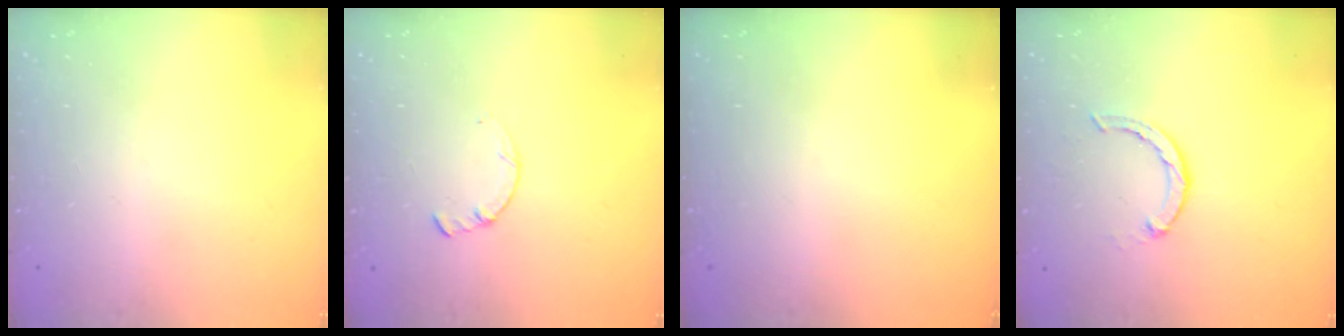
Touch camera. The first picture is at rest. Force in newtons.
{"total": 0.7, "press": 0.6, "slide": 0.2}
{"total": 0.0}
{"total": 2.1, "press": 2.0, "slide": 0.4}